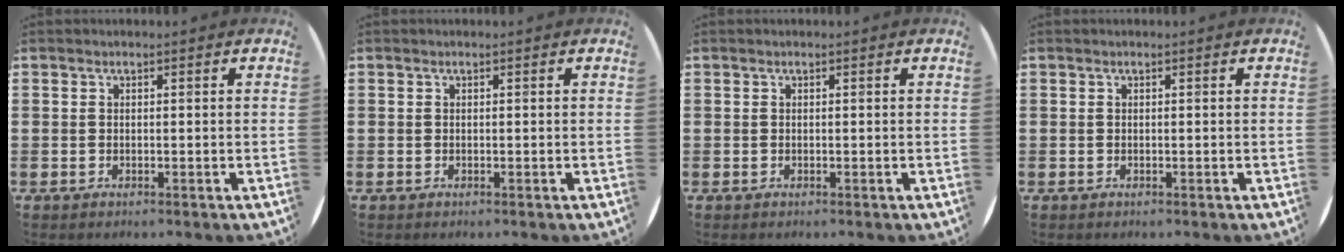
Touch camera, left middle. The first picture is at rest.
{"total": 0.0}
{"total": 0.0}
{"total": 0.0}